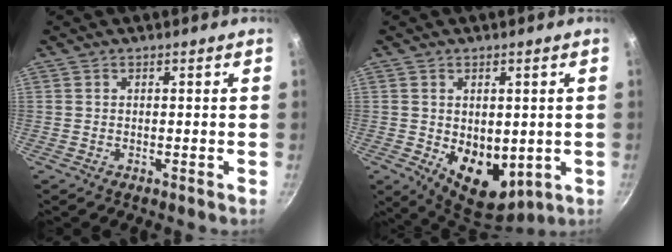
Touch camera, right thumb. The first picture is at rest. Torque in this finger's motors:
{"motor_torque": [-0.70, 0.96, 0.34, 0.26, 0.06]}